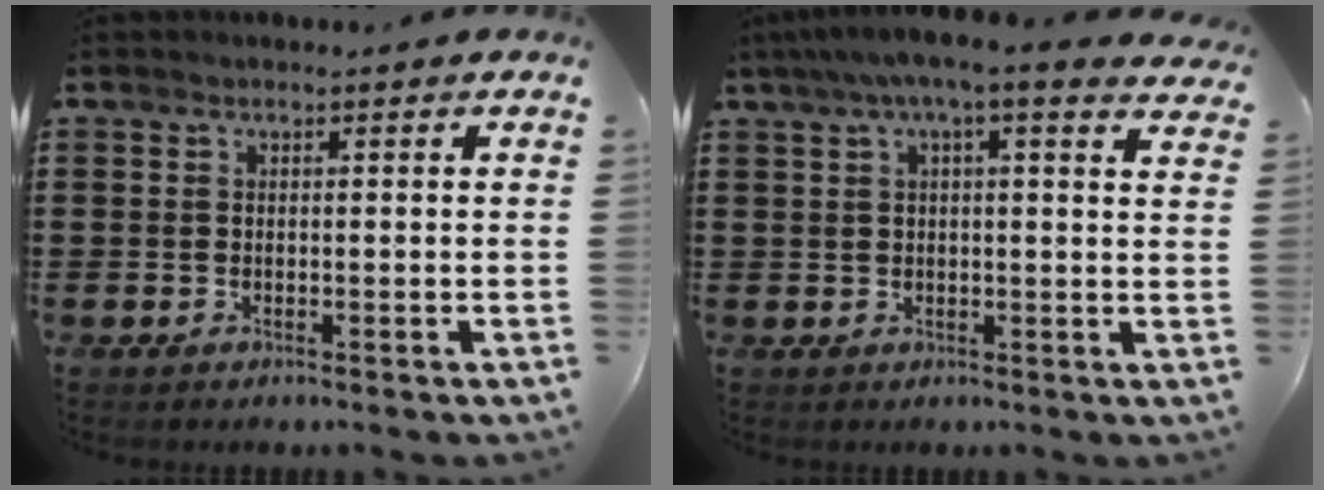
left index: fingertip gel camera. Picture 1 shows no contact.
{"total": 4.9, "force": [3.5, 0.4, 3.4], "torque": [-0.077, -0.003, 0.059]}